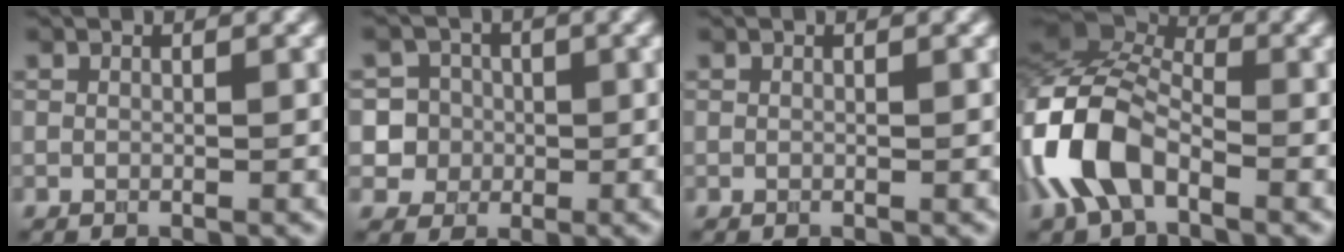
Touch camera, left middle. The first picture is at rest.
{"total": 4.9, "force": [-0.1, 4.8, 0.9], "torque": [0.007, 0.023, -0.010]}
{"total": 0.0}
{"total": 8.0, "force": [-2.9, 4.9, 5.6], "torque": [-0.125, 0.013, -0.074]}